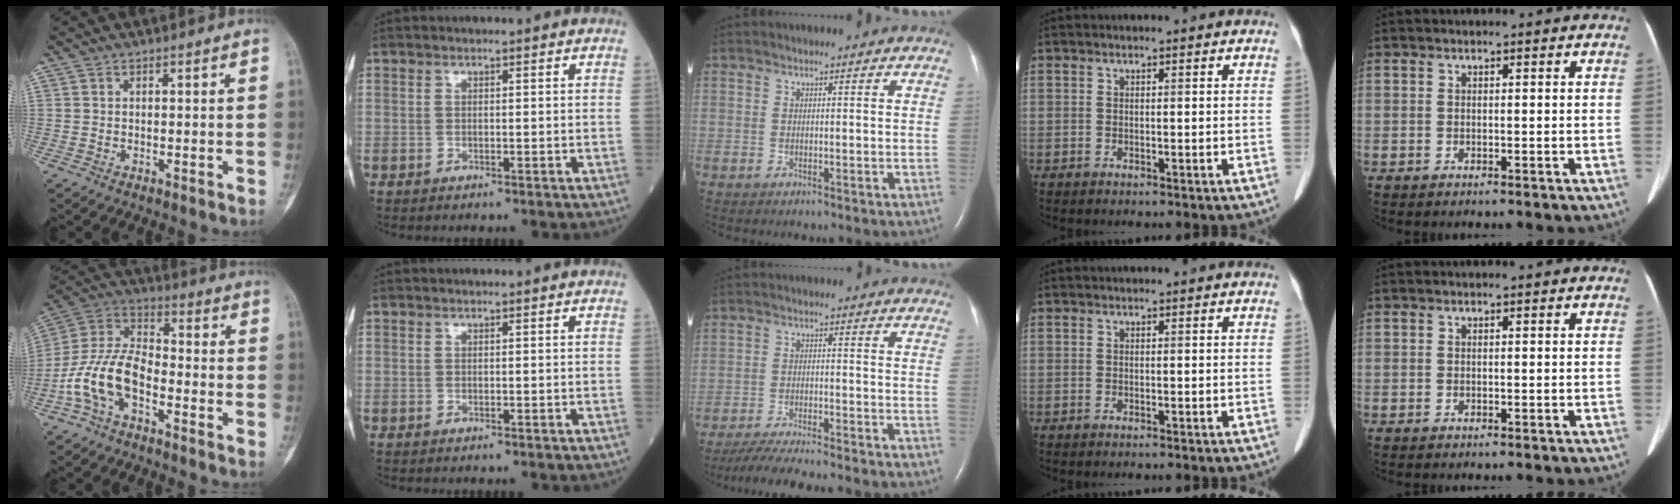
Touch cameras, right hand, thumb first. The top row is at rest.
{"thumb": {"total": 12.7, "force": [-5.2, 6.9, 9.3], "torque": [-0.189, 0.052, -0.108]}, "middle": {"total": 12.1, "force": [-10.8, 0.3, 5.4], "torque": [-0.078, -0.019, -0.164]}}